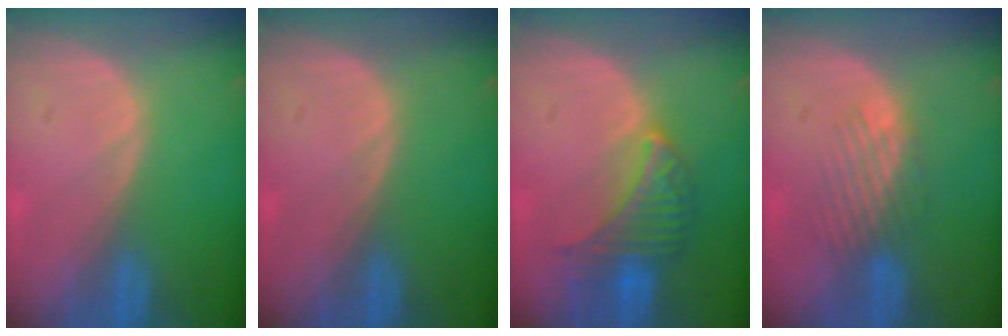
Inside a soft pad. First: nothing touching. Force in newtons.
{"total": 0.0}
{"total": 6.6, "press": 6.5, "slide": 0.6}
{"total": 4.1, "press": 3.6, "slide": 1.9}